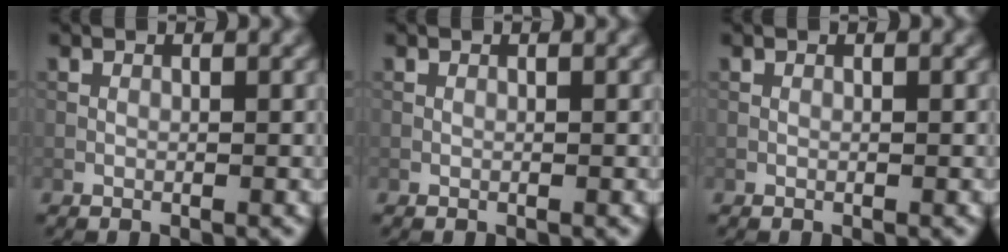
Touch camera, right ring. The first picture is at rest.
{"total": 0.0}
{"total": 0.0}